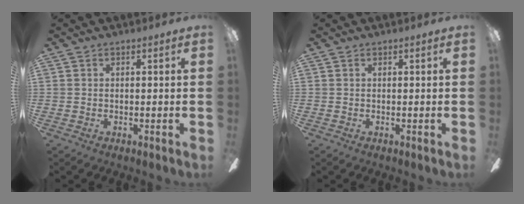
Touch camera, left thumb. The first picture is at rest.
{"total": 0.0}